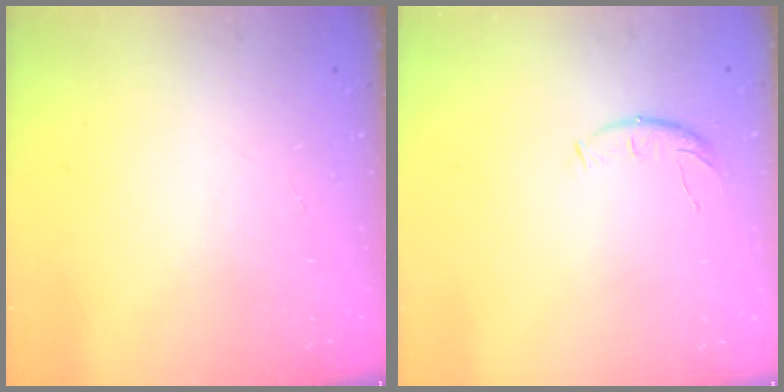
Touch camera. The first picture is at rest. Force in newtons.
{"total": 7.7, "press": 7.6, "slide": 1.5}